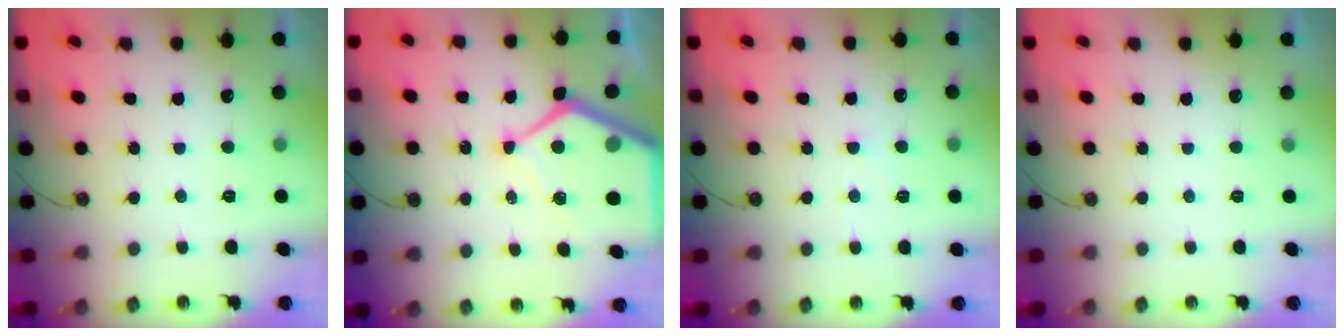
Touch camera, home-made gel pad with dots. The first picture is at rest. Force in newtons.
{"total": 13.0, "press": 12.9, "slide": 1.3}
{"total": 2.8, "press": 2.7, "slide": 0.4}
{"total": 0.0}